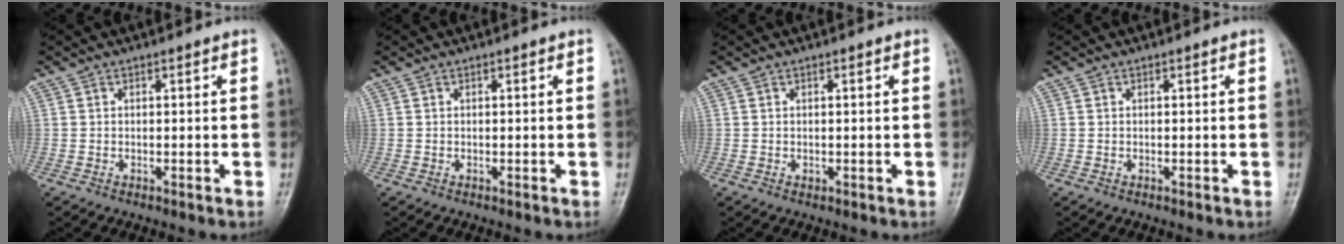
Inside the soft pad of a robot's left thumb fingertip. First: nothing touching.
{"total": 0.0}
{"total": 0.5, "force": [0.1, 0.3, 0.4], "torque": [-0.004, -0.001, 0.003]}
{"total": 0.0}